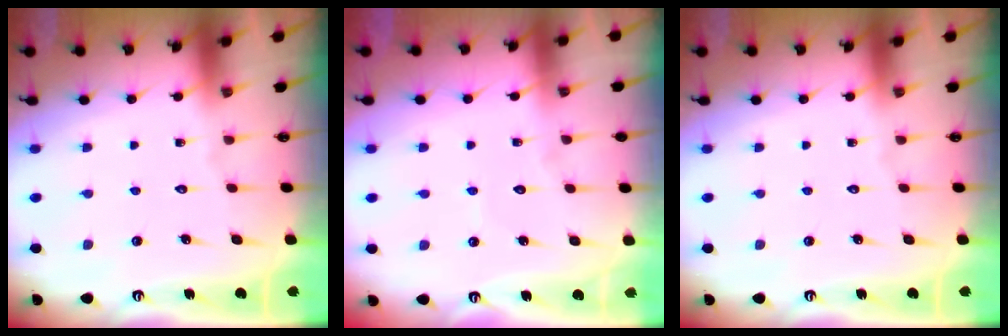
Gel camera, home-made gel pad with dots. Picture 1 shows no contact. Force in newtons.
{"total": 2.7, "press": 2.7, "slide": 0.2}
{"total": 0.0}